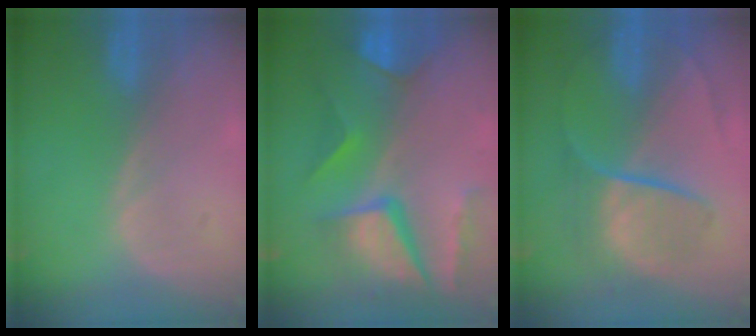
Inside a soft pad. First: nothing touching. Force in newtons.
{"total": 11.2, "press": 9.2, "slide": 6.4}
{"total": 7.5, "press": 7.2, "slide": 2.1}